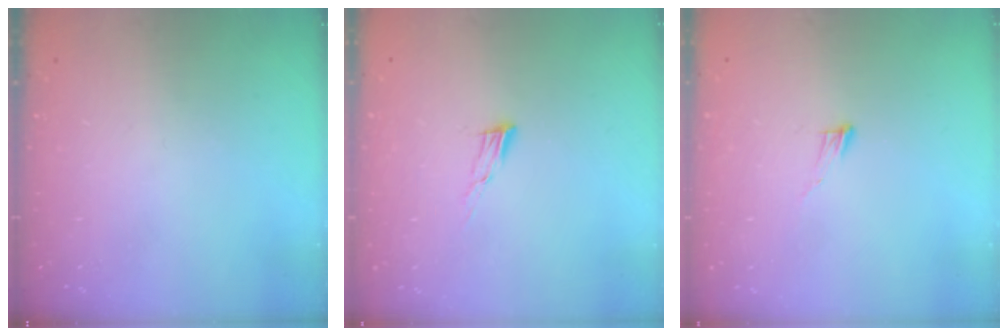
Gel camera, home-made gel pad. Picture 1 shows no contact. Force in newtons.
{"total": 6.6, "press": 6.6, "slide": 1.0}
{"total": 3.7, "press": 3.7, "slide": 0.3}